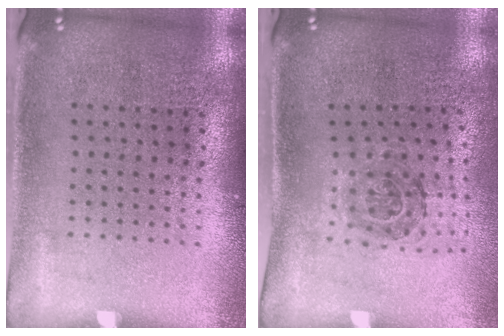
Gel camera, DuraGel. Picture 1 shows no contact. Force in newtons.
{"total": 1.1, "press": 1.1, "slide": 0.4}